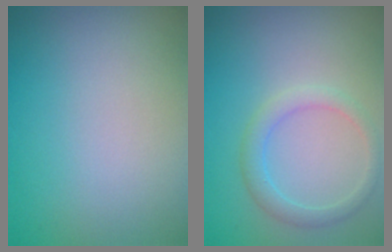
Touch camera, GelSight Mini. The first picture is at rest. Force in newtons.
{"total": 2.2, "press": 2.2, "slide": 0.1}